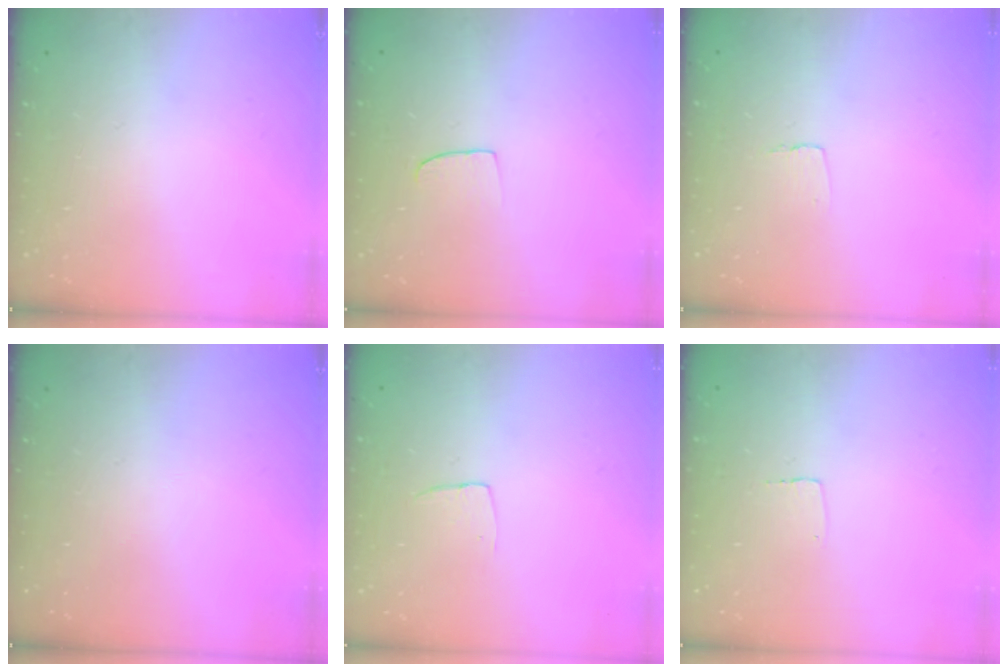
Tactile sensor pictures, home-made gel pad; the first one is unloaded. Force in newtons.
{"total": 5.5, "press": 5.4, "slide": 0.5}
{"total": 3.4, "press": 3.4, "slide": 0.3}
{"total": 0.0}
{"total": 3.7, "press": 3.7, "slide": 0.2}
{"total": 2.3, "press": 2.3, "slide": 0.1}